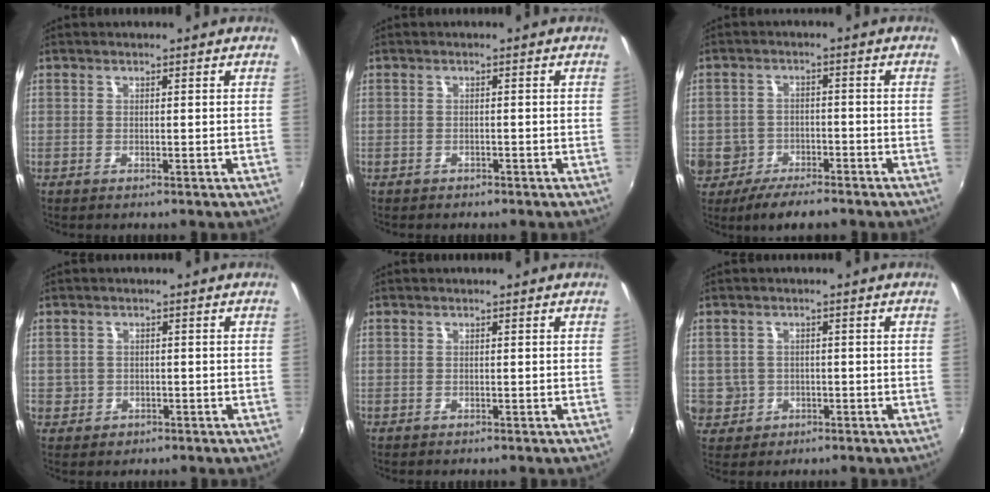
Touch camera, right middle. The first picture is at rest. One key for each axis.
{"total": 1.0, "fx": -0.8, "fy": 0.5, "fz": 0.1, "tx": -0.006, "ty": 0.003, "tz": -0.011}
{"total": 9.7, "fx": -5.9, "fy": 6.1, "fz": 4.7, "tx": -0.129, "ty": -0.017, "tz": -0.106}
{"total": 3.4, "fx": -0.7, "fy": 3.2, "fz": 0.9, "tx": -0.025, "ty": -0.001, "tz": -0.006}
{"total": 0.0}
{"total": 7.0, "fx": -1.0, "fy": 6.6, "fz": 1.9, "tx": -0.069, "ty": 0.007, "tz": -0.004}